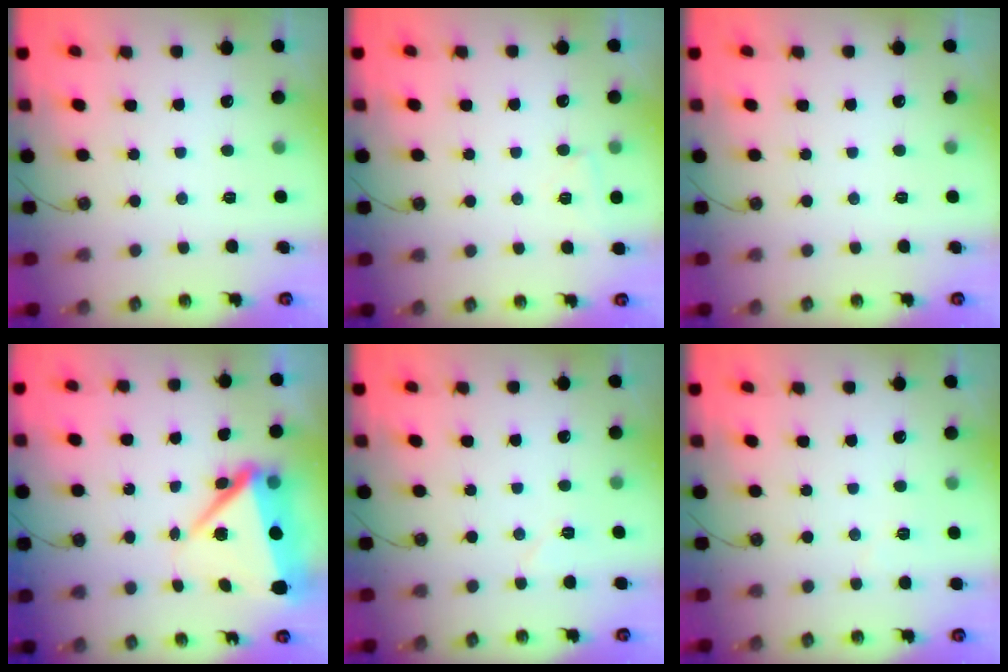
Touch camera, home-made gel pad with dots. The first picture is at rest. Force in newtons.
{"total": 3.6, "press": 2.9, "slide": 2.1}
{"total": 0.0}
{"total": 10.4, "press": 9.6, "slide": 4.1}
{"total": 4.8, "press": 4.5, "slide": 1.8}
{"total": 4.3, "press": 4.1, "slide": 1.4}